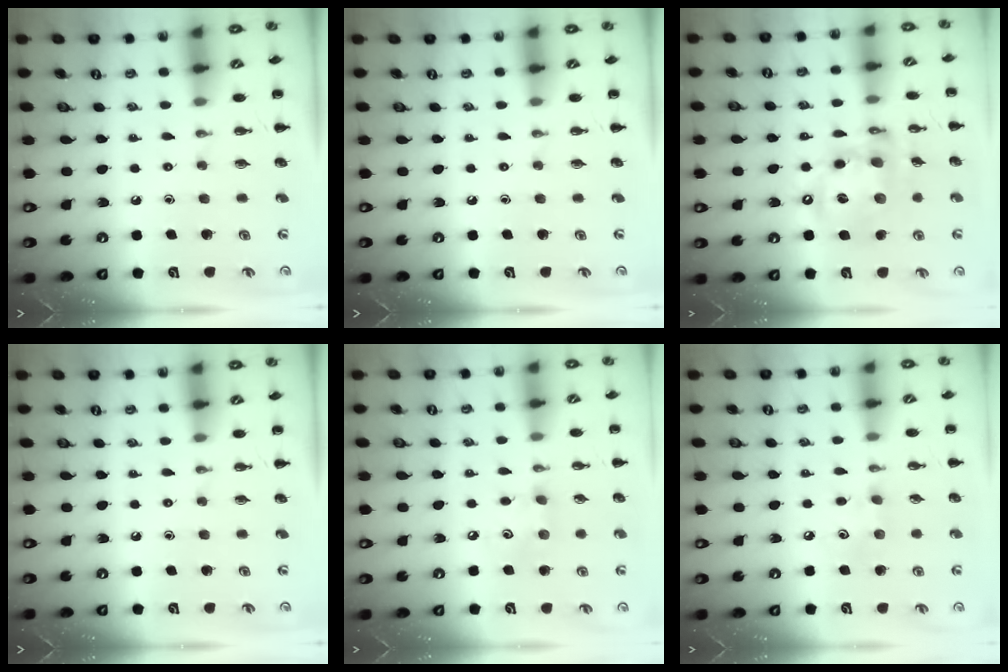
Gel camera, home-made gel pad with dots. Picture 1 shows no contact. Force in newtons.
{"total": 0.0}
{"total": 15.1, "press": 14.7, "slide": 3.3}
{"total": 0.0}
{"total": 4.8, "press": 4.7, "slide": 0.9}
{"total": 4.6, "press": 4.4, "slide": 1.1}